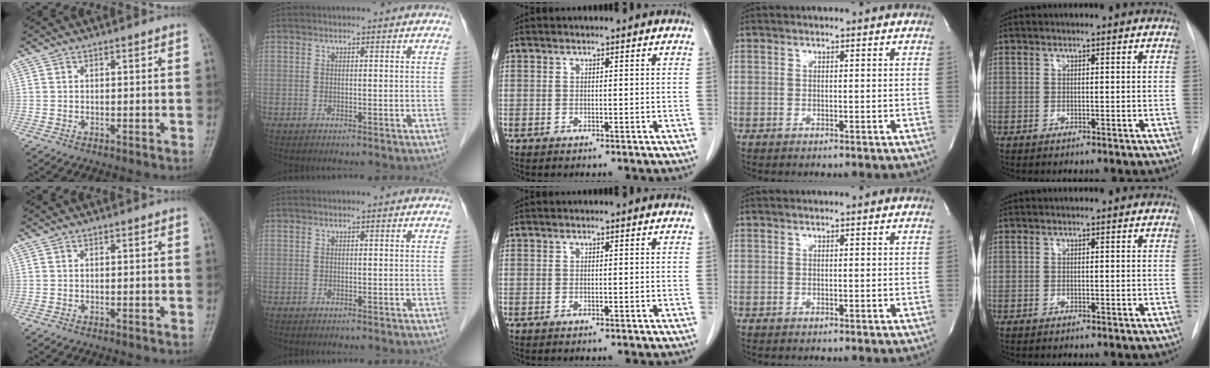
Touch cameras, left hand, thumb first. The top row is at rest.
{}